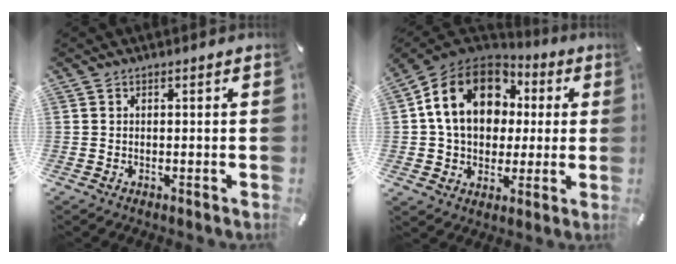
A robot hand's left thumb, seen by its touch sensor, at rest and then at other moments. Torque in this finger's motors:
{"motor_torque": [2.38, 2.63, 1.82, -0.95, 0.56]}